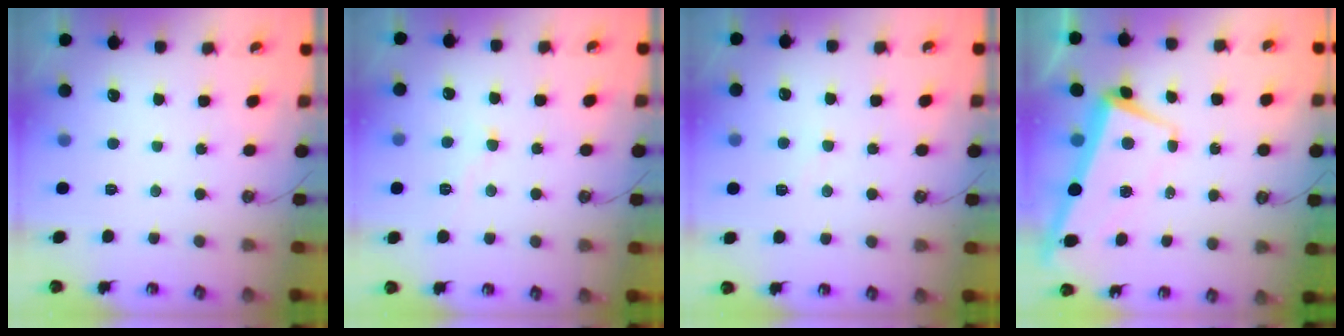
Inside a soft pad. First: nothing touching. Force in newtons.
{"total": 2.2, "press": 2.2, "slide": 0.6}
{"total": 2.5, "press": 2.5, "slide": 0.4}
{"total": 1.7, "press": 0.4, "slide": 1.7}